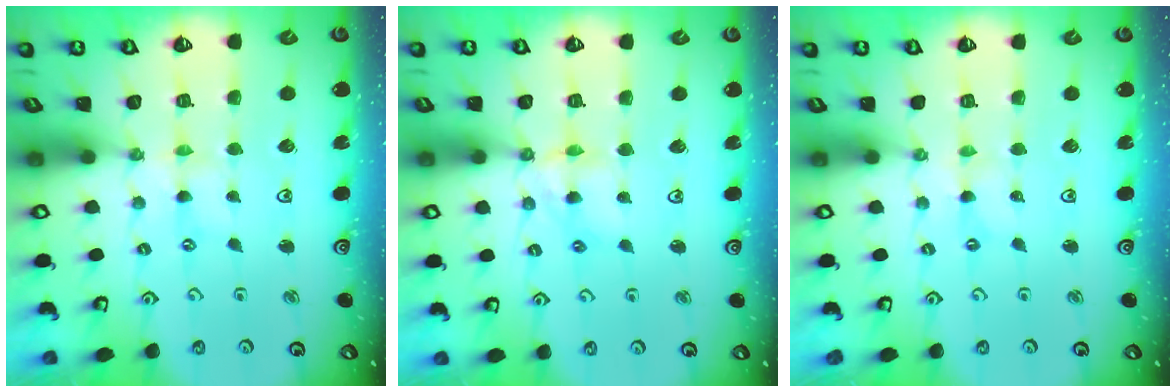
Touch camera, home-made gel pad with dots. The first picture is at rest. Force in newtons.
{"total": 7.6, "press": 7.6, "slide": 0.5}
{"total": 0.0}